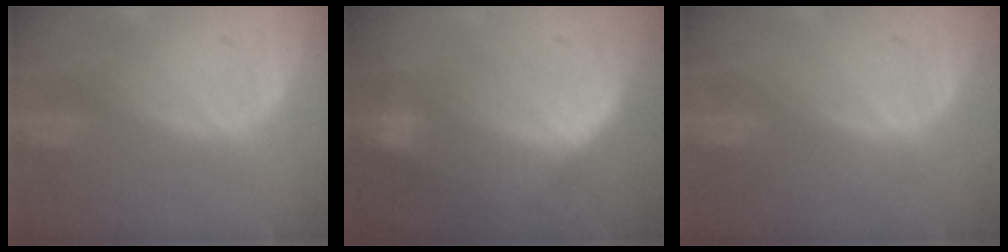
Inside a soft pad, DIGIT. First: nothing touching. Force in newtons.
{"total": 7.2, "press": 6.6, "slide": 3.0}
{"total": 0.0}